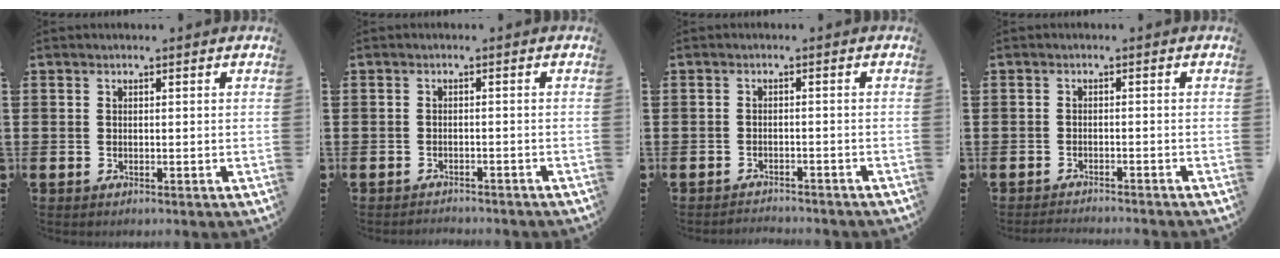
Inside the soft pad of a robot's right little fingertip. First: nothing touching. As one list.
[{"total": 1.2, "force": [-1.2, 0.0, -0.1], "torque": [-0.001, 0.003, -0.025]}, {"total": 1.4, "force": [-1.4, 0.0, -0.2], "torque": [-0.002, 0.004, -0.031]}, {"total": 1.3, "force": [-1.3, -0.2, 0.1], "torque": [-0.003, 0.002, -0.026]}]